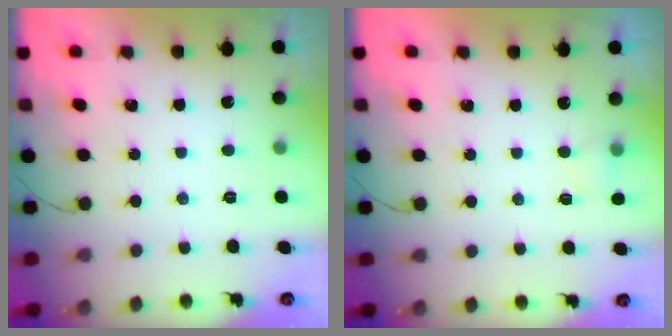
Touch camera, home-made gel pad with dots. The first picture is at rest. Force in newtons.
{"total": 2.6, "press": 2.5, "slide": 0.7}